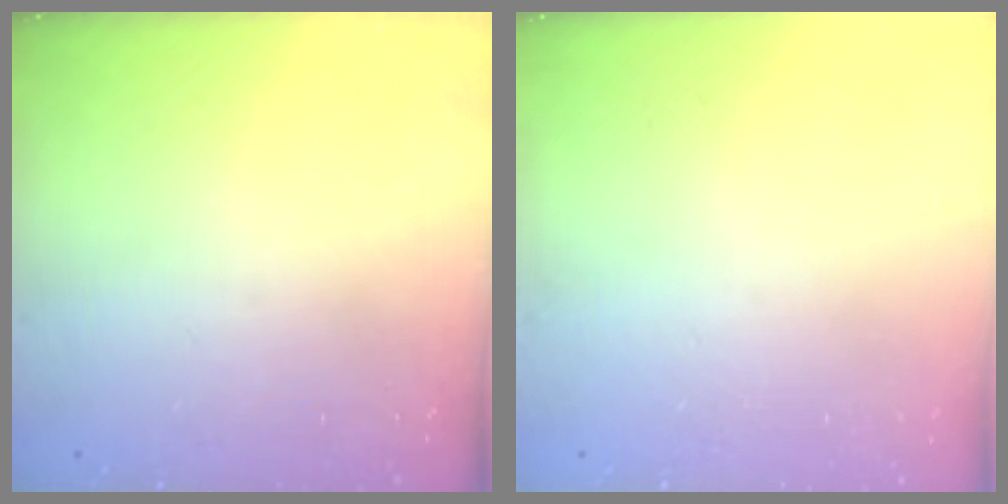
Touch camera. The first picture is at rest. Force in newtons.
{"total": 0.0}